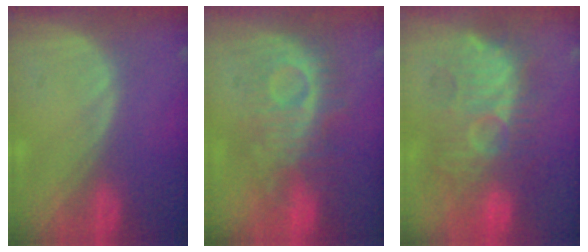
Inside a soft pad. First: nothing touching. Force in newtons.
{"total": 8.8, "press": 8.7, "slide": 1.1}
{"total": 10.3, "press": 10.3, "slide": 0.6}